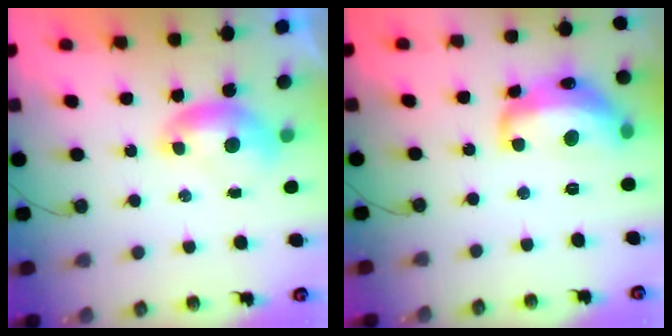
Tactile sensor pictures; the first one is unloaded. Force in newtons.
{"total": 9.6, "press": 9.6, "slide": 0.8}